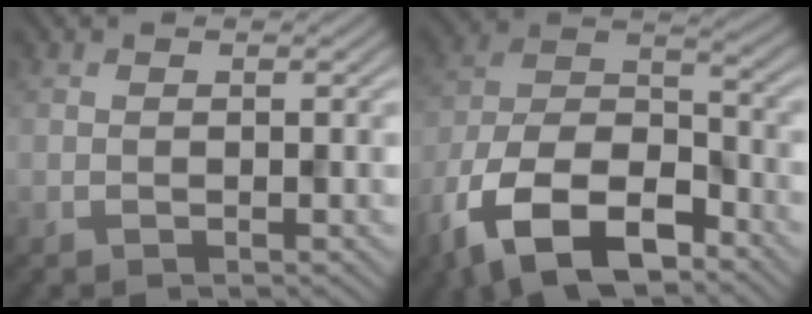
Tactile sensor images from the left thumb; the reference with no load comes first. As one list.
[{"total": 16.0, "force": [-9.9, 8.0, 9.7], "torque": [-0.208, -0.030, -0.200]}]